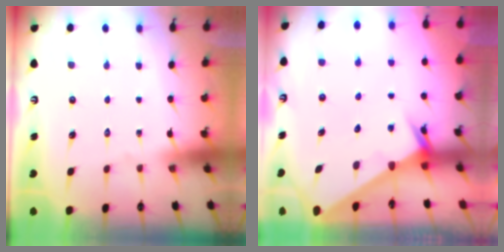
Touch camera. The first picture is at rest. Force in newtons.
{"total": 2.7, "press": 2.7, "slide": 0.1}